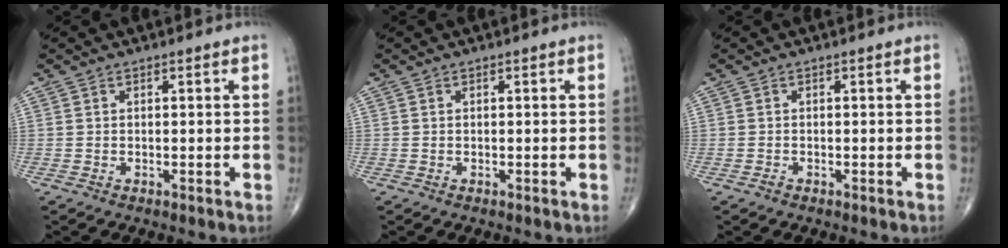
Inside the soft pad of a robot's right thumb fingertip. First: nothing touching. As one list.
[{"total": 0.0}, {"total": 0.6, "force": [-0.4, 0.4, 0.2], "torque": [-0.003, 0.000, -0.011]}]